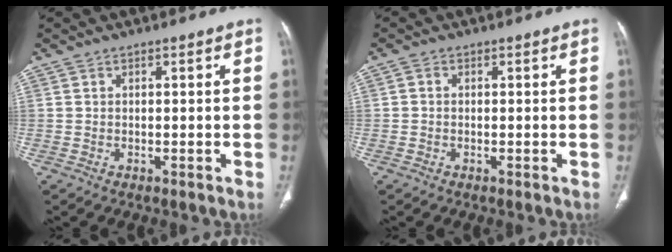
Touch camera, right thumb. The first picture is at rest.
{"total": 0.7, "force": [-0.1, 0.6, 0.4], "torque": [-0.006, 0.001, -0.005]}